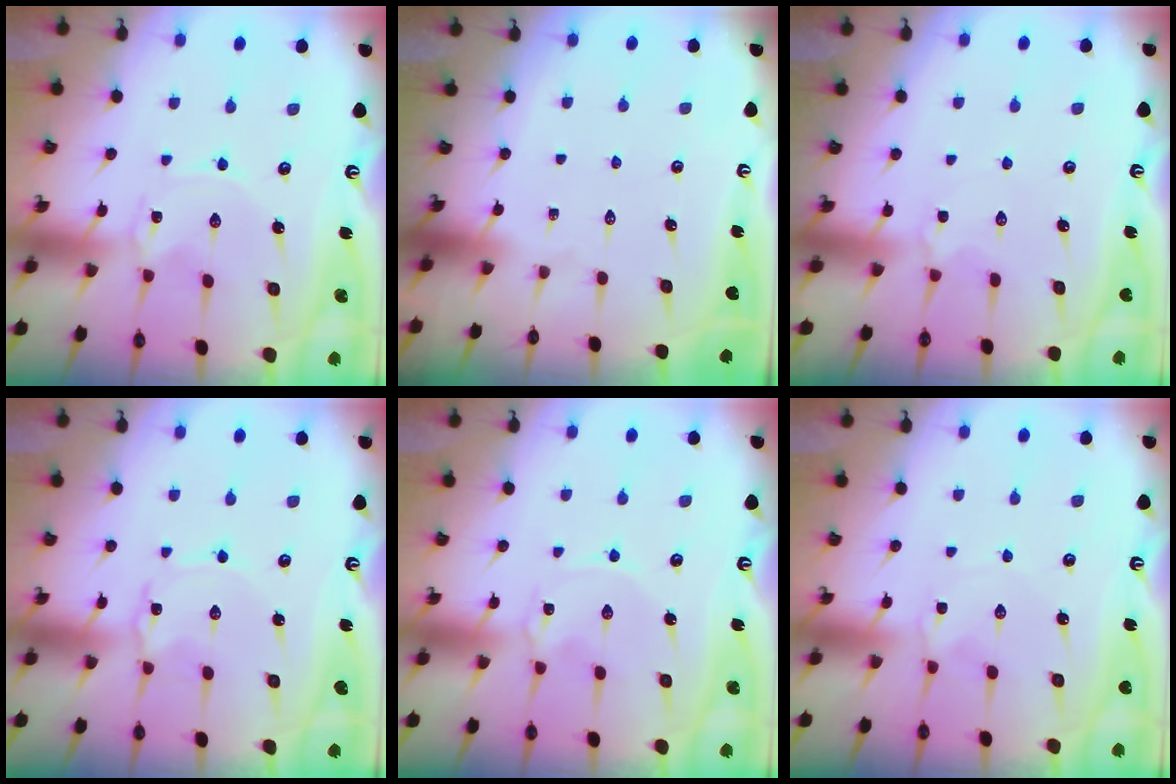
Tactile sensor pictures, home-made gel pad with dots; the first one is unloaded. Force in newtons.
{"total": 0.0}
{"total": 2.8, "press": 2.7, "slide": 0.6}
{"total": 1.0, "press": 1.0, "slide": 0.1}
{"total": 0.6, "press": 0.5, "slide": 0.2}
{"total": 1.2, "press": 1.1, "slide": 0.2}